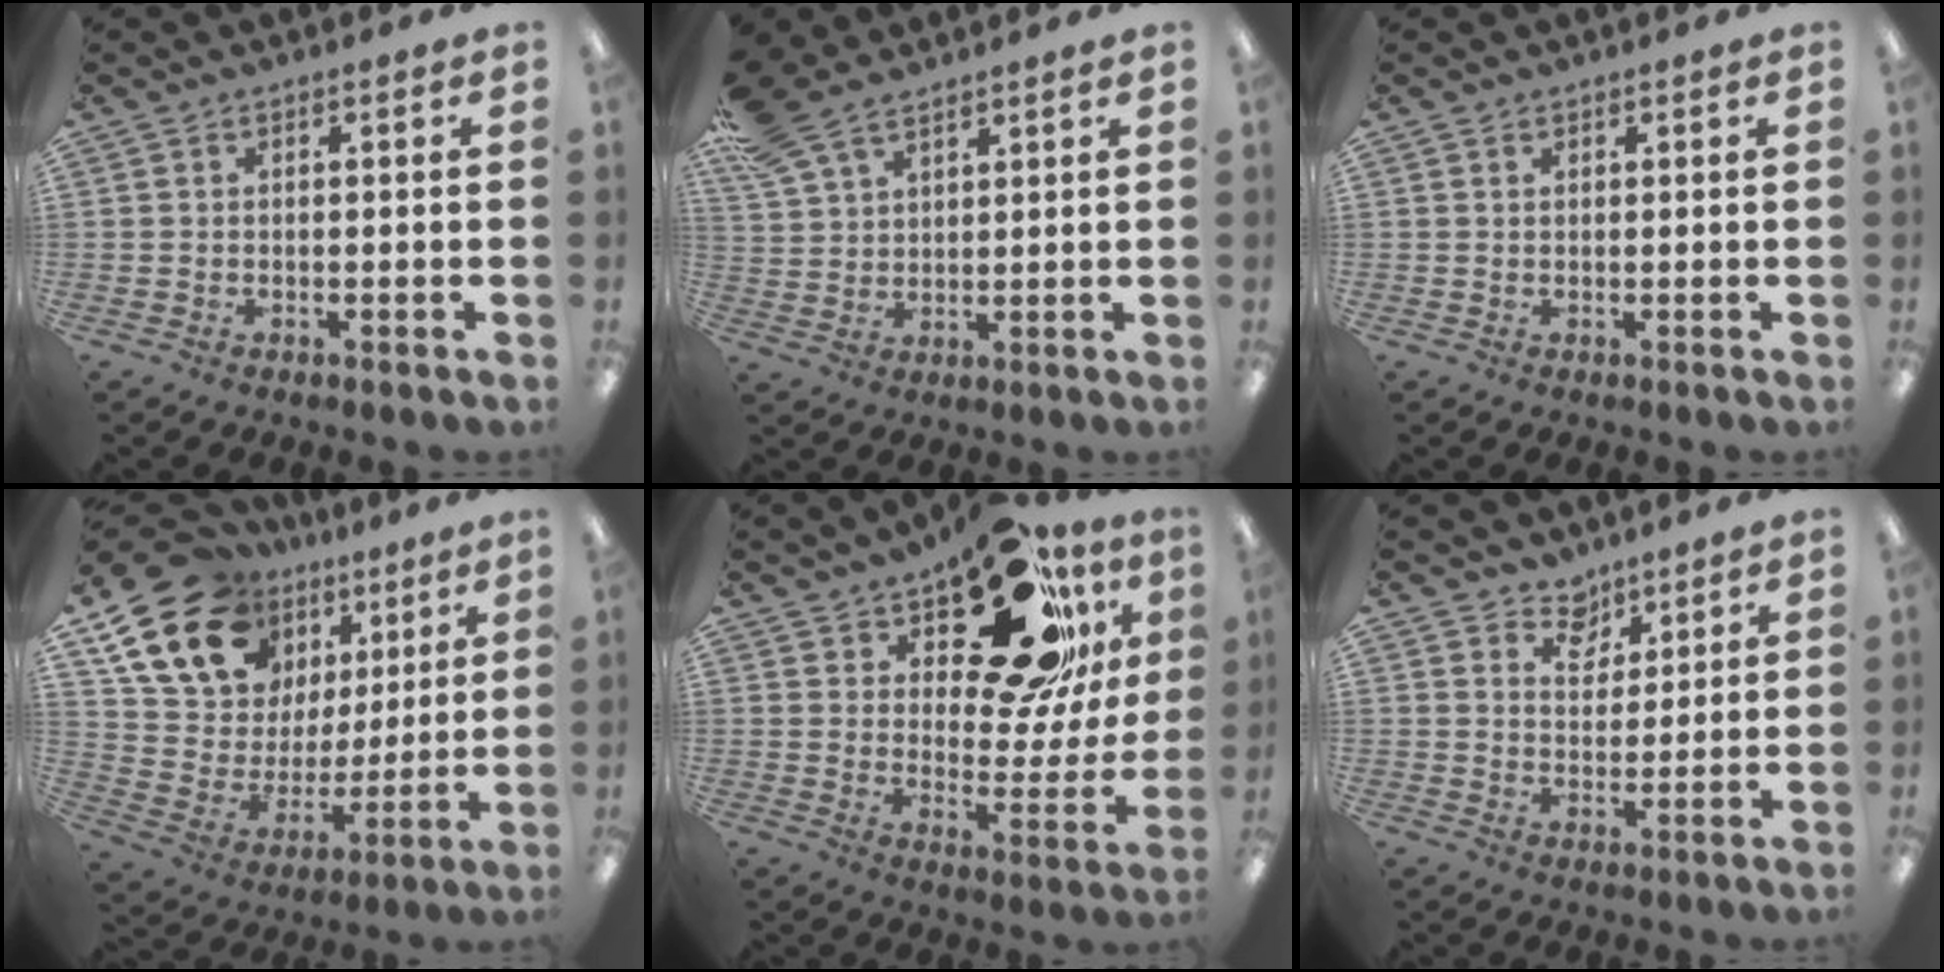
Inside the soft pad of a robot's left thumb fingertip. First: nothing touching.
{"total": 10.0, "force": [7.7, 4.7, 4.2], "torque": [-0.104, -0.025, 0.151]}
{"total": 0.9, "force": [0.6, 0.5, 0.4], "torque": [-0.010, 0.002, 0.011]}
{"total": 18.7, "force": [11.4, 12.6, 7.8], "torque": [-0.156, -0.061, 0.219]}
{"total": 22.2, "force": [15.5, 9.3, 12.9], "torque": [-0.191, -0.085, 0.261]}
{"total": 6.0, "force": [4.8, 3.6, 0.5], "torque": [-0.007, -0.031, 0.087]}